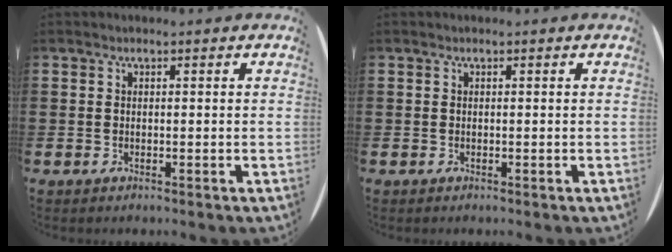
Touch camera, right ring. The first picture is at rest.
{"total": 0.0}